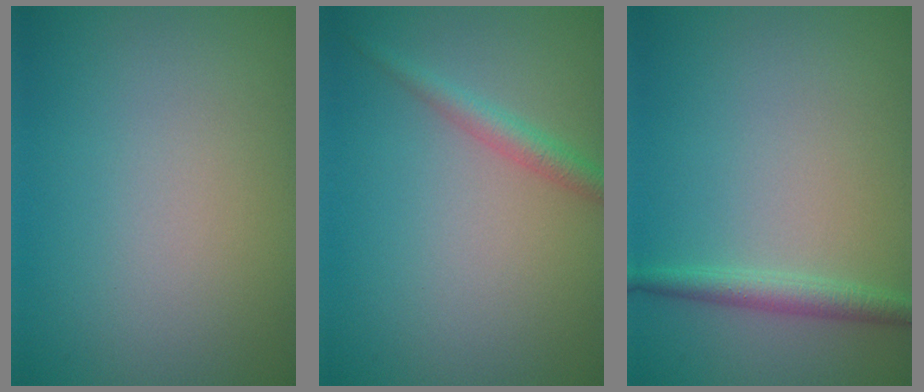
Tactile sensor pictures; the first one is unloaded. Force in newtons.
{"total": 1.9, "press": 1.9, "slide": 0.0}
{"total": 1.9, "press": 1.9, "slide": 0.0}